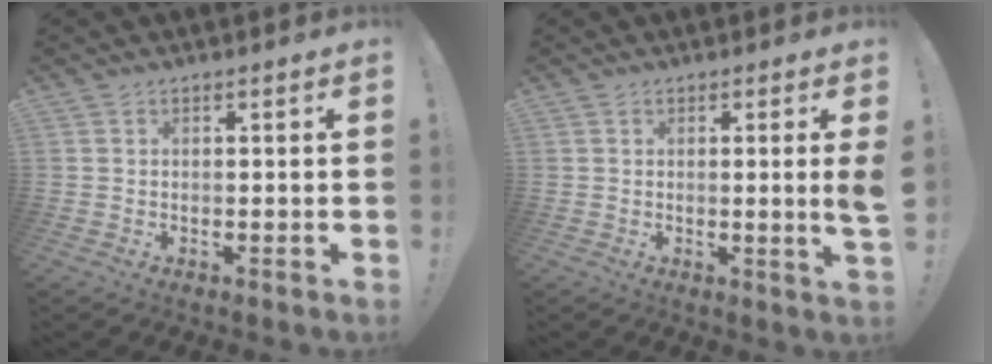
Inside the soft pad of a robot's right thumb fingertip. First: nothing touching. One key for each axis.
{"total": 4.0, "fx": 0.5, "fy": -0.4, "fz": 4.0, "tx": -0.059, "ty": -0.010, "tz": 0.004}